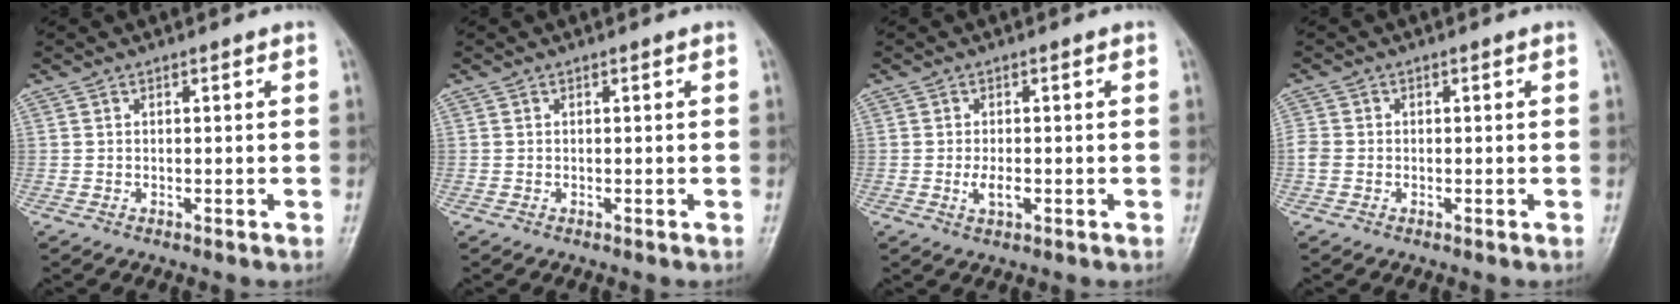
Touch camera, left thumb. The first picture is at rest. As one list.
[{"total": 0.0}, {"total": 2.8, "force": [-0.6, 1.4, 2.4], "torque": [-0.045, -0.002, -0.011]}, {"total": 2.1, "force": [-0.5, 1.7, 1.0], "torque": [-0.023, 0.002, -0.012]}]